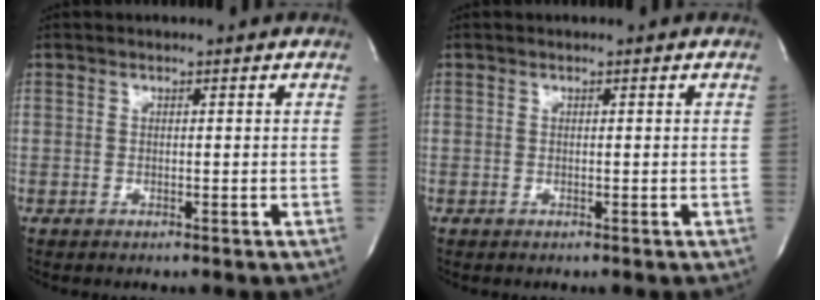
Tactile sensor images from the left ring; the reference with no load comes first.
{"total": 0.0}